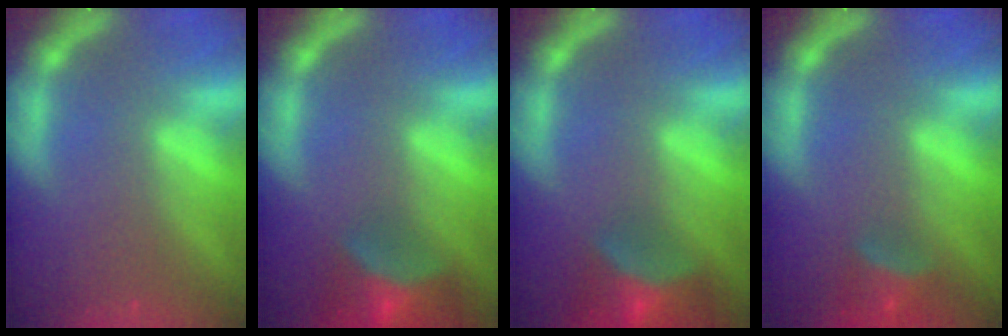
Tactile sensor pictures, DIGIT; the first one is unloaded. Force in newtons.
{"total": 7.5}
{"total": 7.5}
{"total": 4.0}